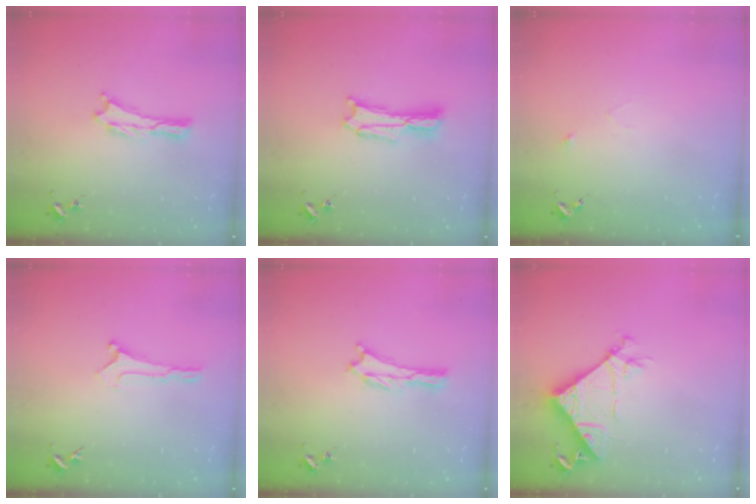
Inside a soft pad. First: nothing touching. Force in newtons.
{"total": 3.0, "press": 3.0, "slide": 0.3}
{"total": 2.5, "press": 2.5, "slide": 0.2}
{"total": 0.0}
{"total": 0.0}
{"total": 7.9, "press": 7.8, "slide": 0.7}